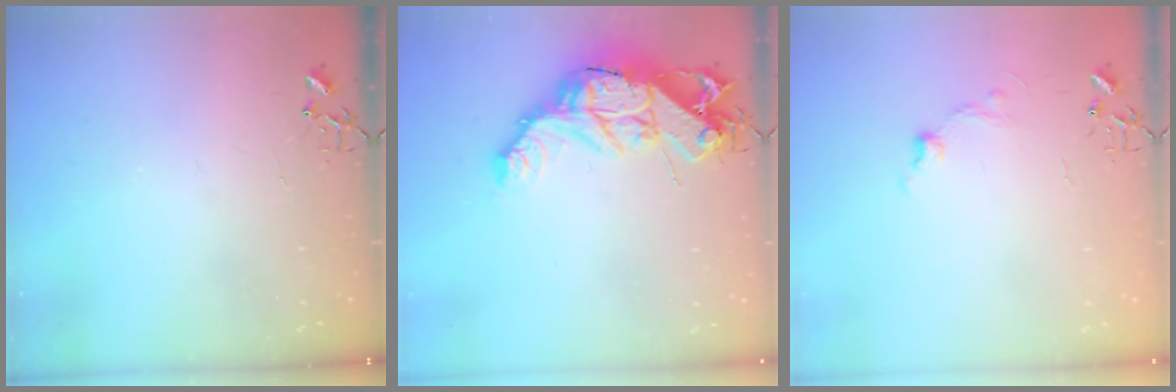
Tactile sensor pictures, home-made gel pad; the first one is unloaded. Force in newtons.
{"total": 17.7, "press": 17.6, "slide": 1.5}
{"total": 6.8, "press": 6.8, "slide": 0.7}